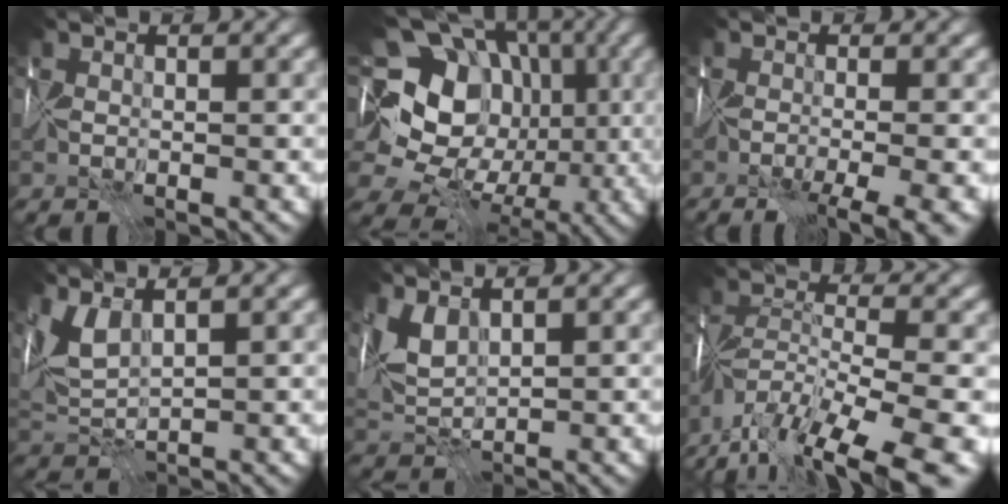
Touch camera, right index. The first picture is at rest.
{"total": 18.4, "force": [1.2, 15.6, 9.8], "torque": [-0.189, 0.052, 0.008]}
{"total": 6.0, "force": [-3.3, 1.4, 4.8], "torque": [-0.056, -0.008, -0.046]}
{"total": 3.6, "force": [2.0, 1.3, 2.7], "torque": [-0.072, 0.006, 0.043]}
{"total": 3.0, "force": [1.6, 1.4, 2.1], "torque": [-0.055, 0.006, 0.031]}
{"total": 14.9, "force": [-11.3, 4.1, 8.8], "torque": [-0.174, -0.019, -0.179]}